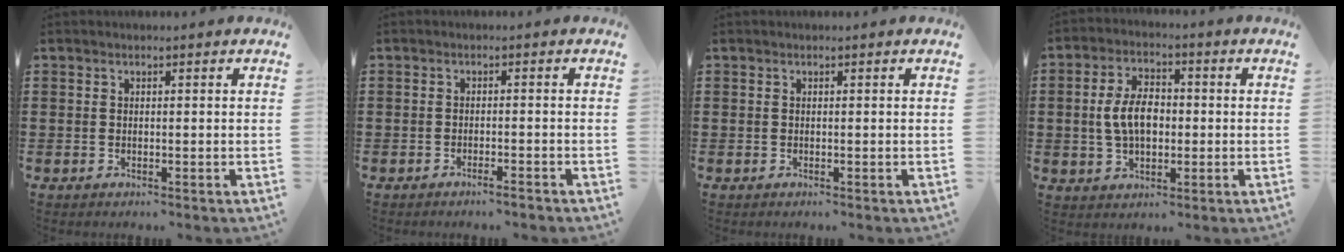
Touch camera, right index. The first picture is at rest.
{"total": 1.5, "force": [-1.3, 0.0, 0.7], "torque": [-0.014, -0.002, -0.023]}
{"total": 0.0}
{"total": 7.0, "force": [-0.1, 4.2, 5.6], "torque": [-0.122, 0.003, -0.012]}